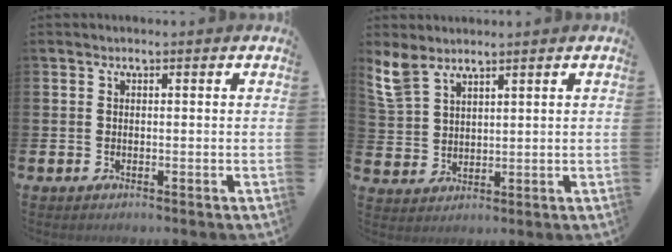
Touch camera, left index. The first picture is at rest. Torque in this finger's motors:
{"motor_torque": [0.59, -0.64, 0.02, -0.02]}